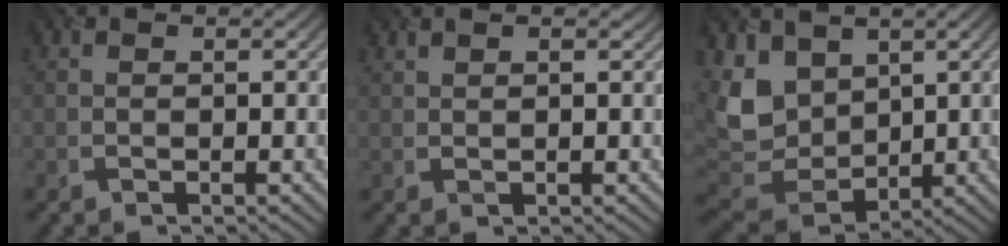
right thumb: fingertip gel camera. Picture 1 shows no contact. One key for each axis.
{"total": 1.0, "fx": 0.7, "fy": 0.1, "fz": 0.6, "tx": -0.018, "ty": 0.001, "tz": 0.015}
{"total": 9.8, "fx": 3.5, "fy": 7.2, "fz": 5.6, "tx": -0.170, "ty": -0.012, "tz": 0.073}